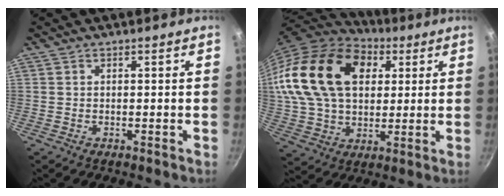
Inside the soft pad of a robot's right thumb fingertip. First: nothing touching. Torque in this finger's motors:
{"motor_torque": [0.26, 4.75, 2.15, -0.18, 0.47]}